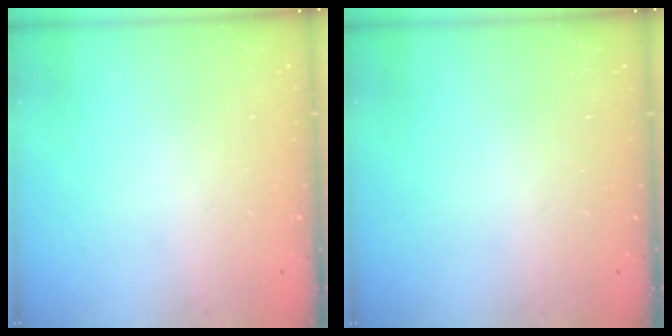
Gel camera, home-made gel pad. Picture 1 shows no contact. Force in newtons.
{"total": 0.0}